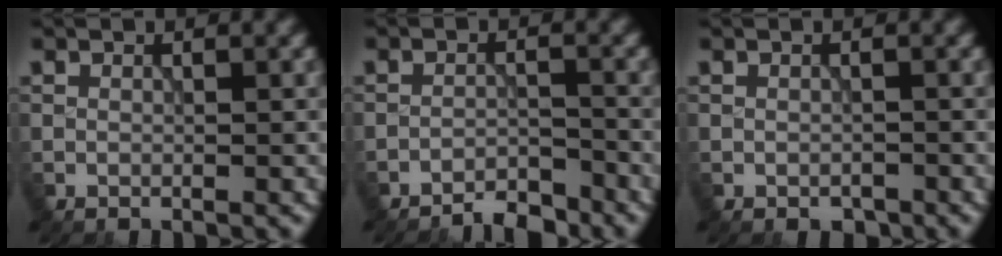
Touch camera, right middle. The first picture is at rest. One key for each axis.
{"total": 3.1, "fx": -2.9, "fy": 0.5, "fz": 0.9, "tx": -0.007, "ty": 0.004, "tz": -0.052}
{"total": 0.8, "fx": -0.5, "fy": 0.5, "fz": 0.4, "tx": -0.006, "ty": -0.003, "tz": -0.006}